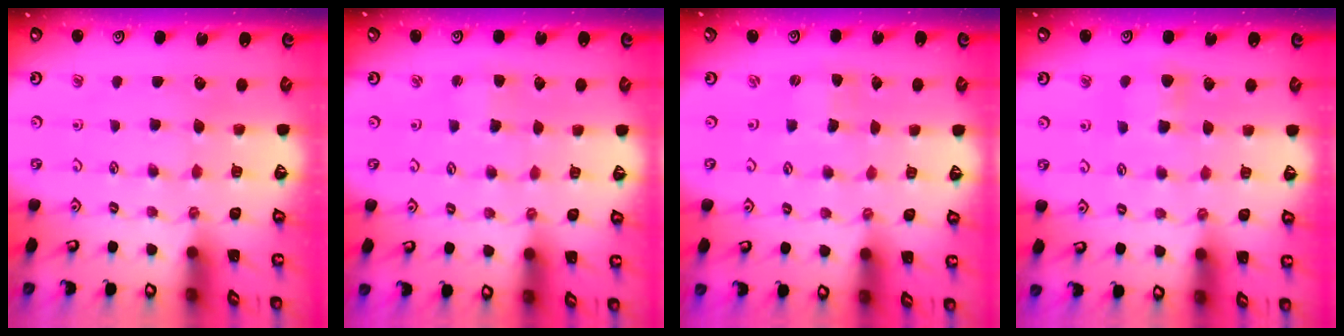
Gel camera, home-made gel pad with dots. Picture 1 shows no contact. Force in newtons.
{"total": 2.7, "press": 2.7, "slide": 0.2}
{"total": 0.0}
{"total": 5.2, "press": 5.1, "slide": 1.0}